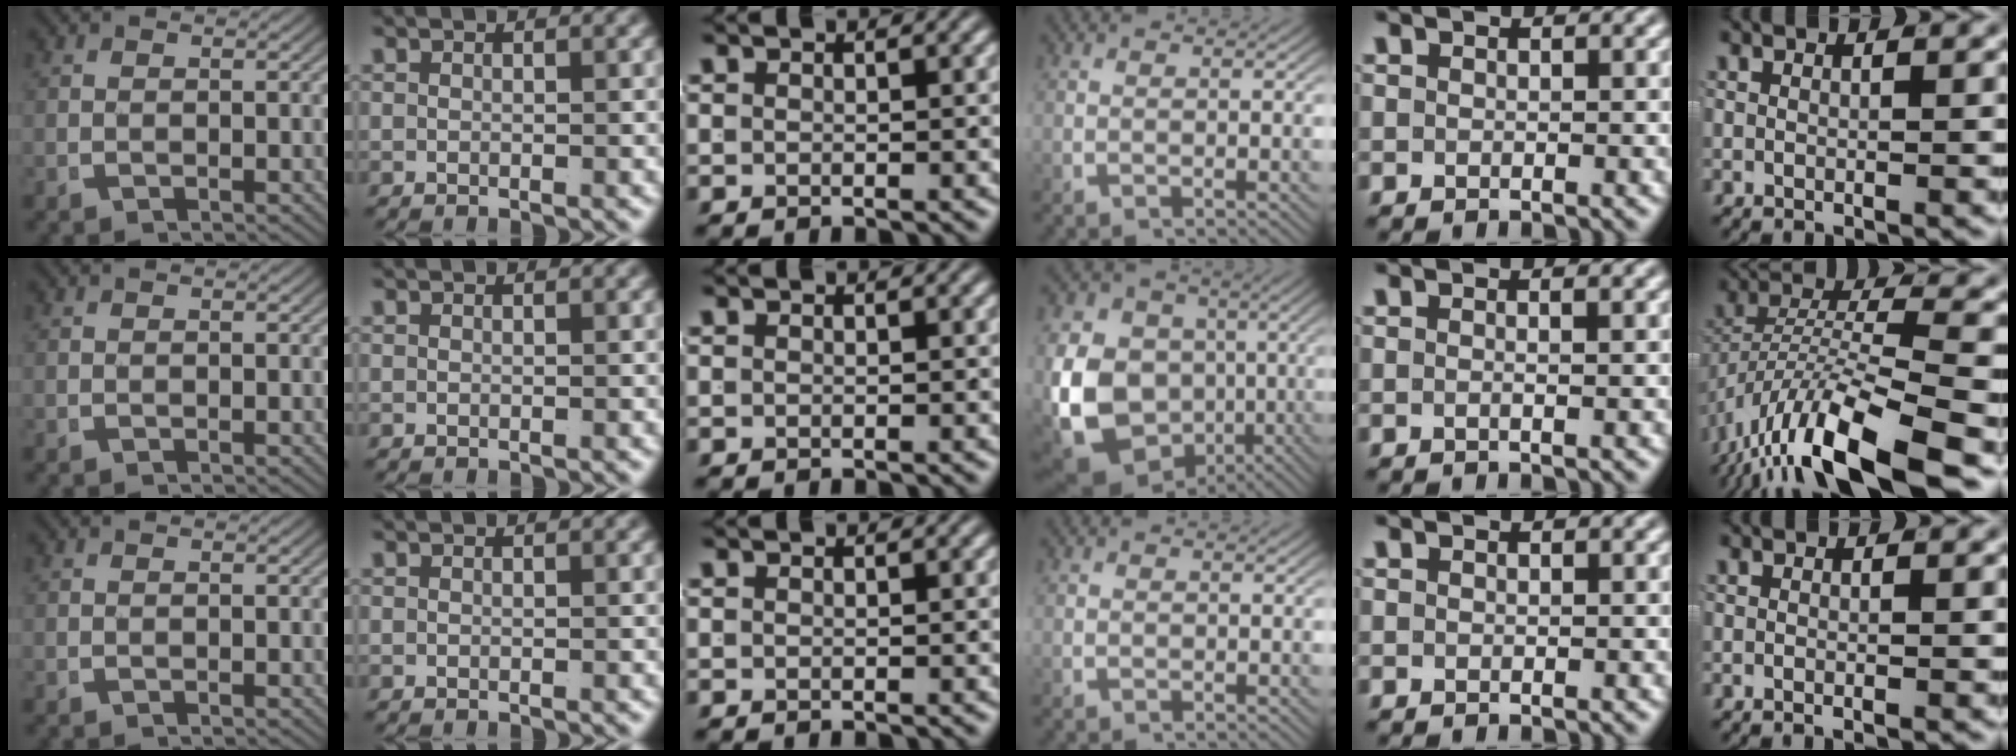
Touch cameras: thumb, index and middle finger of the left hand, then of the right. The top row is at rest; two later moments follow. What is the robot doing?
{"motion": "lift_and_place", "object": "jacket"}